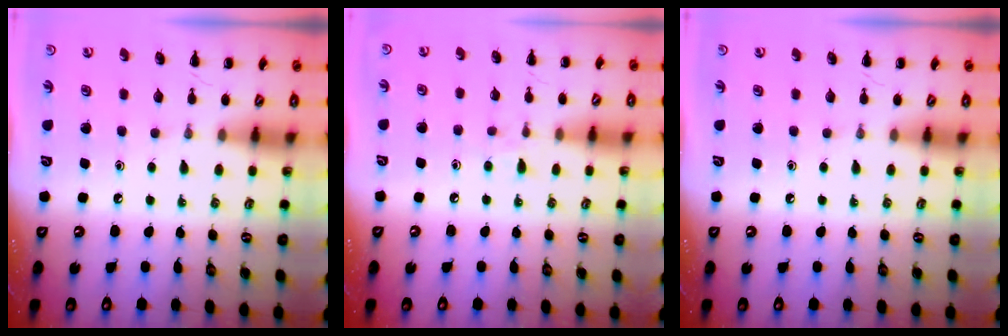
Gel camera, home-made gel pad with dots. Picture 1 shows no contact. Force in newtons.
{"total": 4.6, "press": 4.3, "slide": 1.8}
{"total": 0.0}